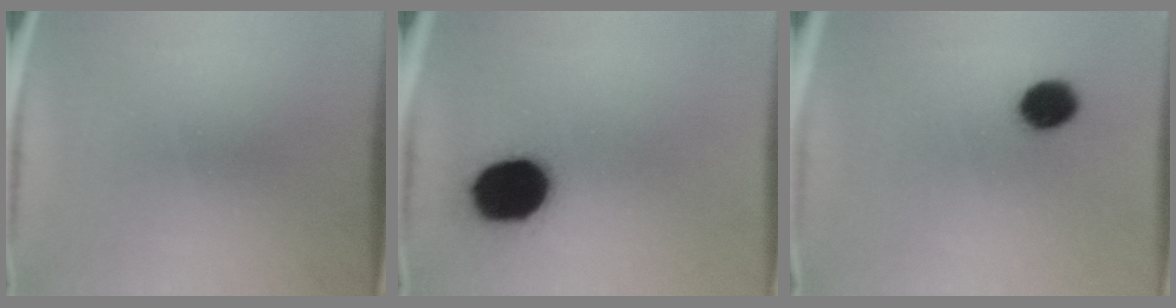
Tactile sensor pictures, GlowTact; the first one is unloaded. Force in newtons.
{"total": 17.4}
{"total": 7.2}